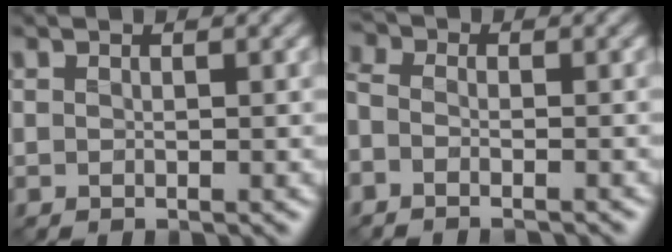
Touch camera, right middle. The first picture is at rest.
{"total": 3.1, "force": [-1.9, 1.9, 1.6], "torque": [-0.012, 0.009, -0.058]}